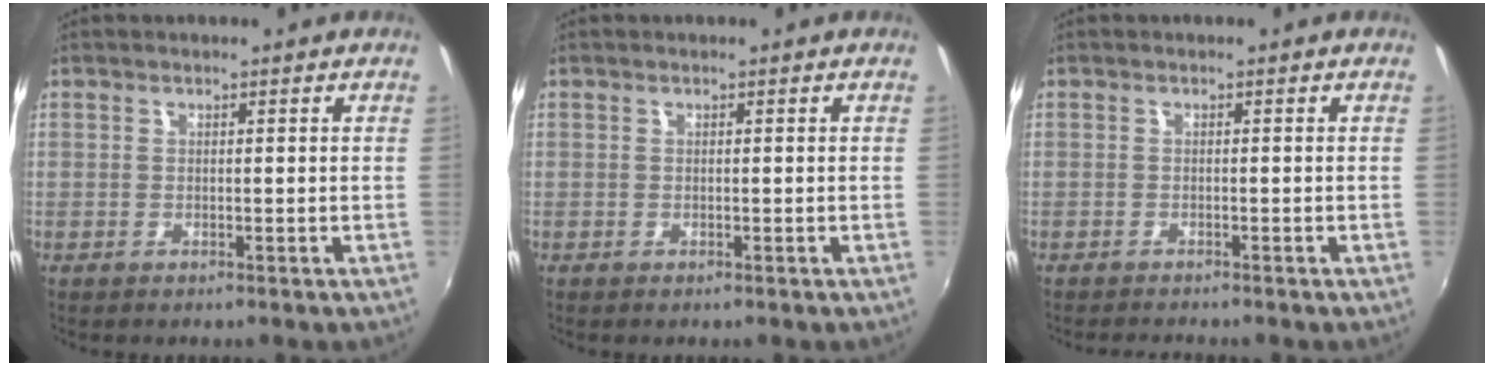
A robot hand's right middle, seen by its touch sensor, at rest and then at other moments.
{"total": 0.0}
{"total": 1.8, "force": [-1.8, 0.0, 0.4], "torque": [-0.013, -0.013, -0.032]}